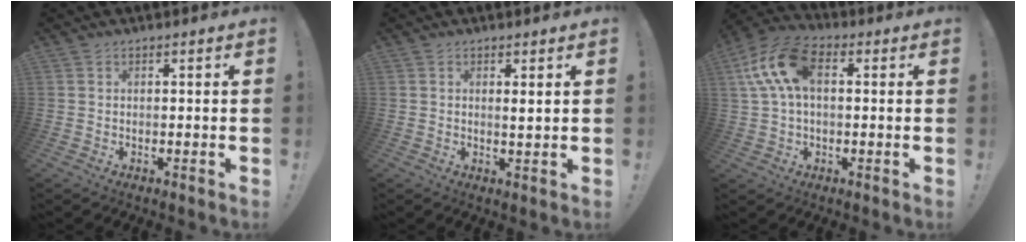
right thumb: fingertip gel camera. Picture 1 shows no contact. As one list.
[{"total": 1.6, "force": [0.8, 0.1, 1.4], "torque": [-0.010, -0.012, 0.008]}, {"total": 14.6, "force": [3.2, 8.8, 11.2], "torque": [-0.210, 0.004, 0.060]}]